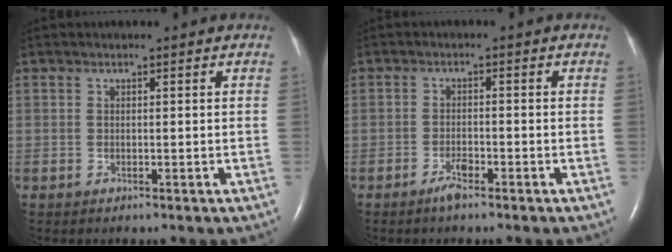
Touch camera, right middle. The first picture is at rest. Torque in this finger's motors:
{"motor_torque": [-0.12, 0.06, -0.04, 0.01]}